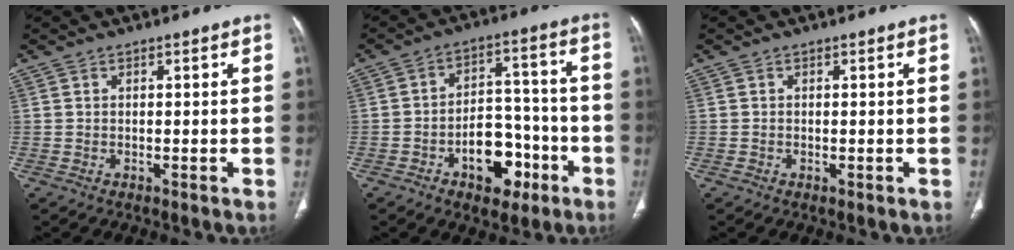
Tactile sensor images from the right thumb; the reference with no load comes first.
{"total": 11.5, "force": [-5.2, 7.3, 7.2], "torque": [-0.070, 0.052, -0.074]}
{"total": 0.5, "force": [-0.2, 0.3, 0.3], "torque": [-0.010, 0.002, 0.000]}